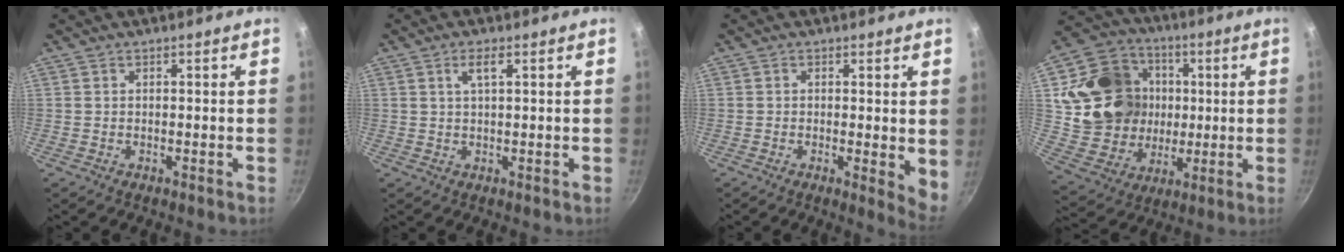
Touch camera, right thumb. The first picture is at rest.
{"total": 2.6, "force": [1.1, 0.6, 2.3], "torque": [-0.044, 0.002, 0.024]}
{"total": 4.8, "force": [0.4, 1.5, 4.5], "torque": [-0.058, -0.016, 0.001]}
{"total": 21.0, "force": [2.7, 18.1, 10.4], "torque": [-0.167, 0.019, 0.061]}